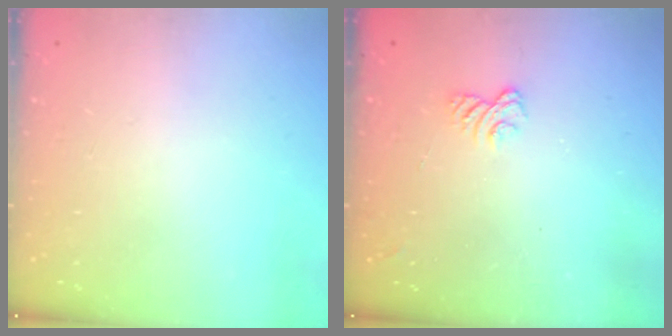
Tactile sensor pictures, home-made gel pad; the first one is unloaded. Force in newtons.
{"total": 2.6, "press": 2.2, "slide": 1.3}